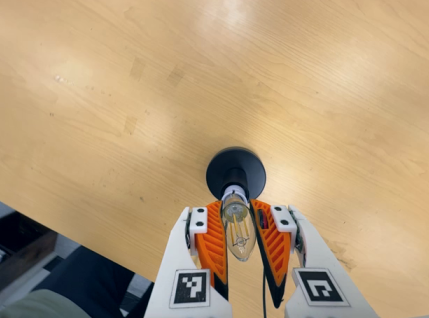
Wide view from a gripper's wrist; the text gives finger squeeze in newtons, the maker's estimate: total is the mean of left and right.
{"total": 23.1, "left": 23.3, "right": 22.8}